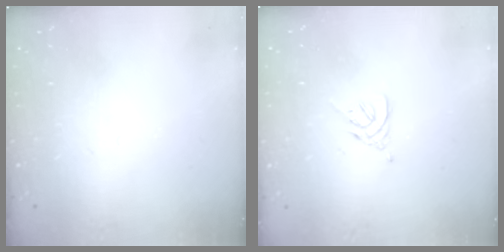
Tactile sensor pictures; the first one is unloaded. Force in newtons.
{"total": 2.6, "press": 2.5, "slide": 0.7}